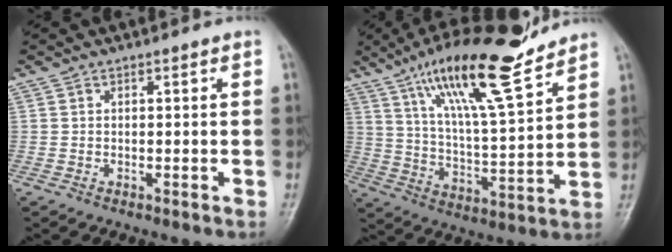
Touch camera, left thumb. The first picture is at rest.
{"total": 18.7, "force": [13.2, 3.3, 12.9], "torque": [-0.201, -0.066, 0.230]}